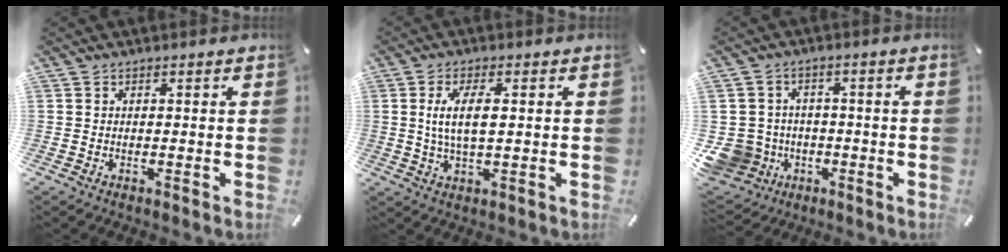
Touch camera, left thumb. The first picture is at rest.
{"total": 7.4, "force": [1.2, 2.6, 6.9], "torque": [-0.148, 0.002, 0.016]}
{"total": 10.0, "force": [-3.0, 9.1, 2.6], "torque": [-0.072, 0.021, -0.049]}